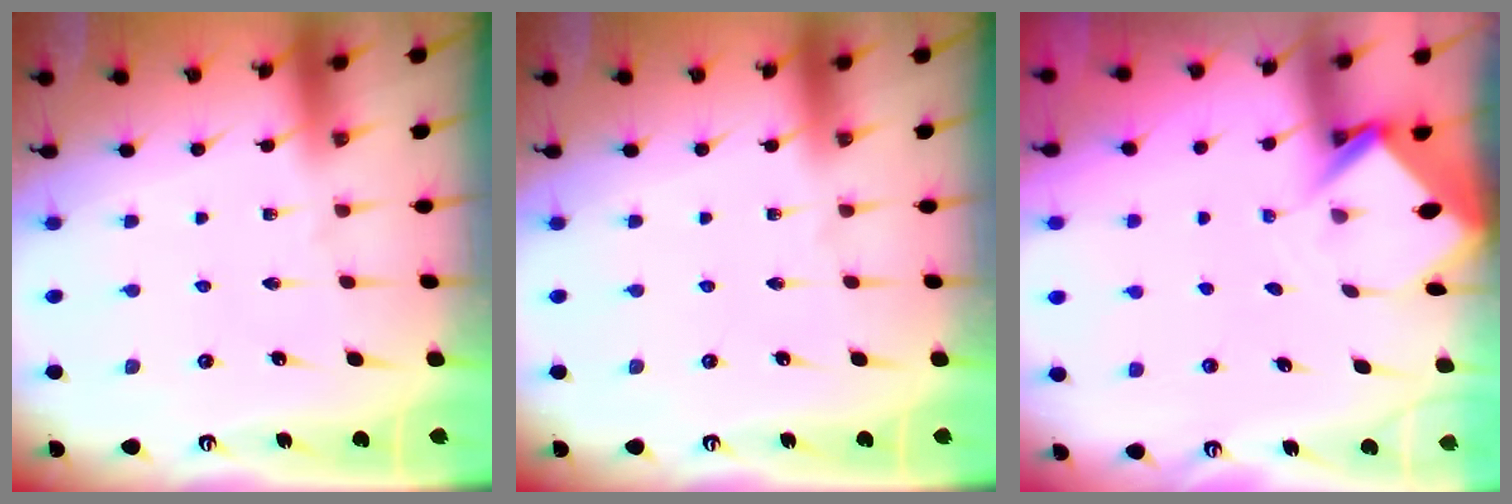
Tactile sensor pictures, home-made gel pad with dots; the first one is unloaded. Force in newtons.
{"total": 0.0}
{"total": 3.8, "press": 3.7, "slide": 0.3}